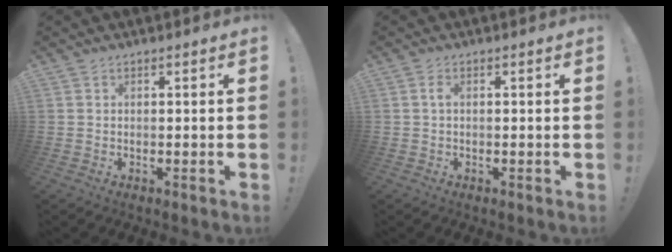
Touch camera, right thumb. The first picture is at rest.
{"total": 1.1, "force": [0.0, 0.3, 1.1], "torque": [-0.023, 0.004, 0.000]}